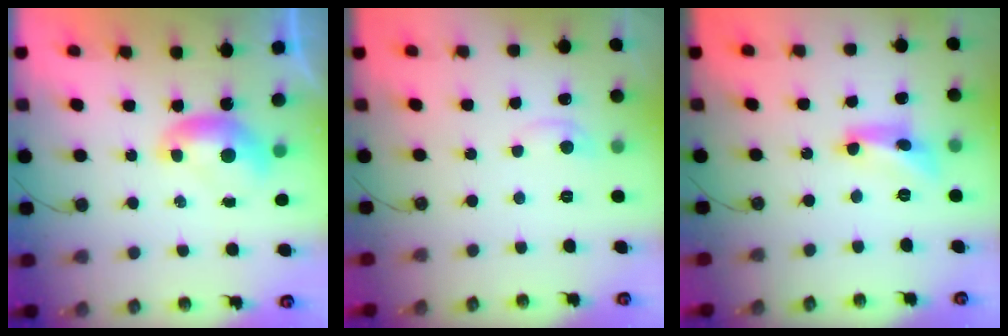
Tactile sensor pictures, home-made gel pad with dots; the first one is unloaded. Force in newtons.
{"total": 1.0, "press": 0.7, "slide": 0.7}
{"total": 7.4, "press": 7.4, "slide": 0.5}